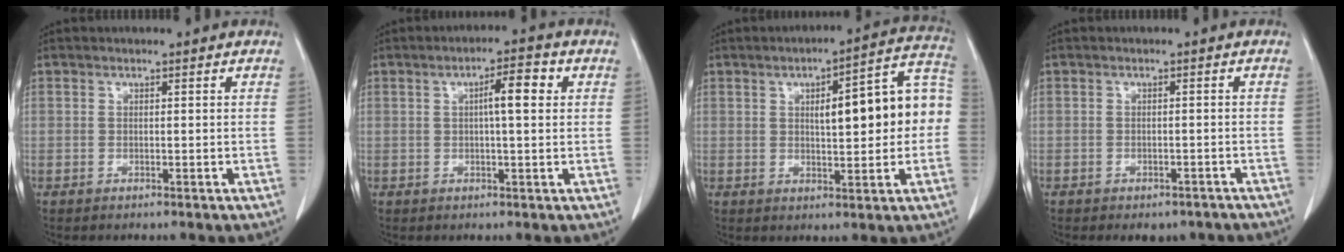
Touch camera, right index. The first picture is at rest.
{"total": 4.9, "force": [1.1, 0.7, 4.7], "torque": [-0.074, 0.010, 0.015]}
{"total": 13.9, "force": [1.0, 3.5, 13.4], "torque": [-0.174, 0.043, 0.017]}
{"total": 5.2, "force": [-4.3, 2.5, 1.4], "torque": [-0.005, 0.008, -0.047]}